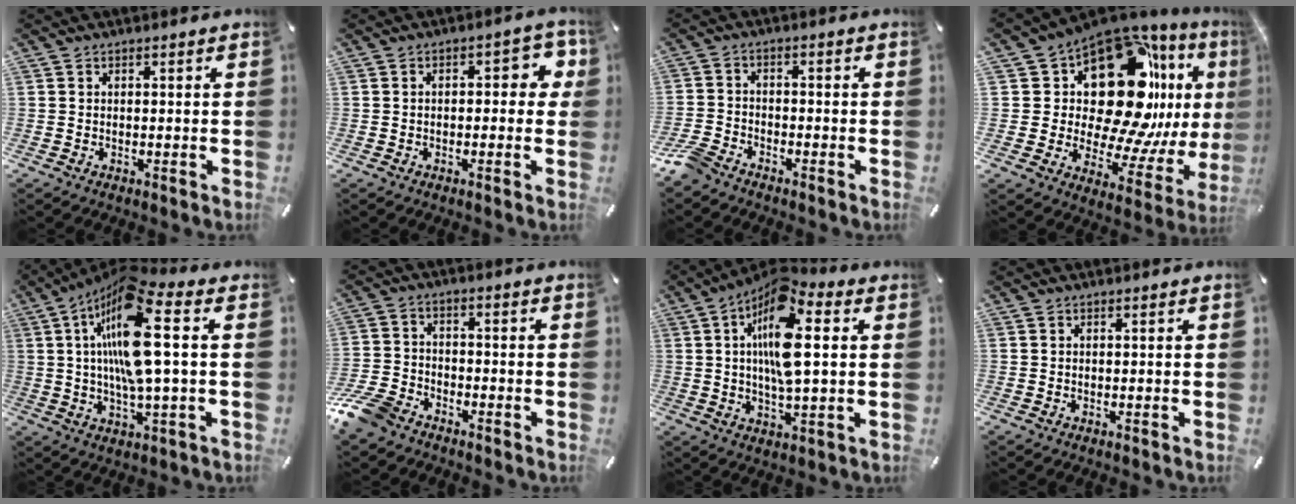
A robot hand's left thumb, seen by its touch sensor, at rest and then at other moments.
{"total": 5.7, "force": [0.4, 3.0, 4.9], "torque": [-0.063, 0.004, -0.002]}
{"total": 5.0, "force": [-4.1, 2.1, 1.8], "torque": [-0.057, 0.011, -0.085]}
{"total": 25.1, "force": [8.2, 14.7, 18.6], "torque": [-0.295, -0.086, 0.151]}
{"total": 17.9, "force": [3.5, 3.8, 17.2], "torque": [-0.362, -0.008, 0.042]}
{"total": 8.9, "force": [-6.7, 4.6, 3.6], "torque": [-0.083, 0.030, -0.132]}
{"total": 15.3, "force": [3.2, 5.8, 13.7], "torque": [-0.261, -0.006, 0.052]}
{"total": 0.0}